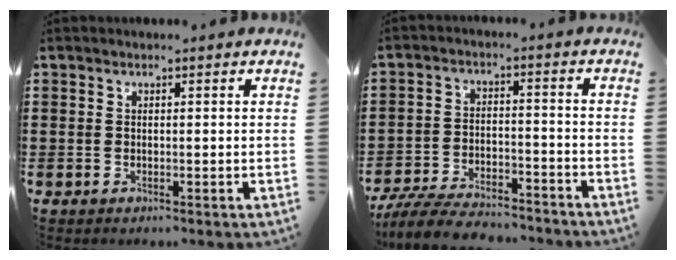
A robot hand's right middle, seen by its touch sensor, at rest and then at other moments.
{"total": 7.4, "force": [-7.0, 1.1, 2.2], "torque": [-0.046, 0.010, -0.135]}